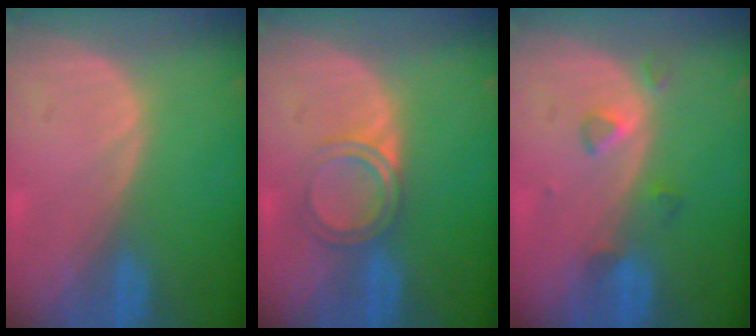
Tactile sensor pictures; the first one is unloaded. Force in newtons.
{"total": 3.7, "press": 3.6, "slide": 0.3}
{"total": 3.0, "press": 2.8, "slide": 0.9}